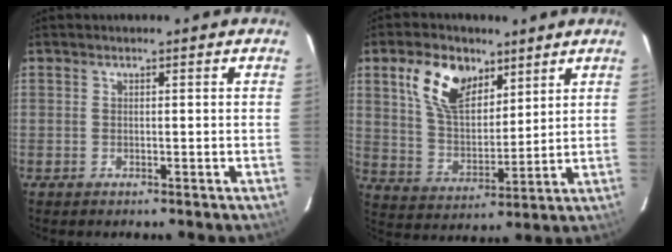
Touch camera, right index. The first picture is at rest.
{"total": 12.7, "force": [7.0, 7.1, 7.9], "torque": [-0.152, 0.019, 0.135]}